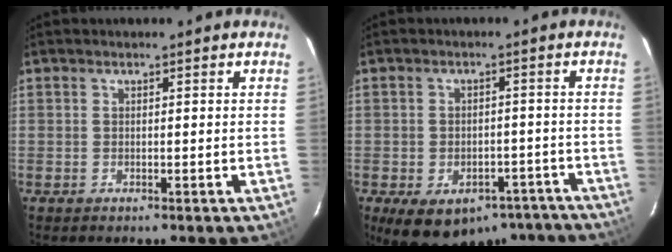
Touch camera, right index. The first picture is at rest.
{"total": 17.4, "force": [-12.5, 9.7, 7.2], "torque": [-0.143, 0.013, -0.139]}